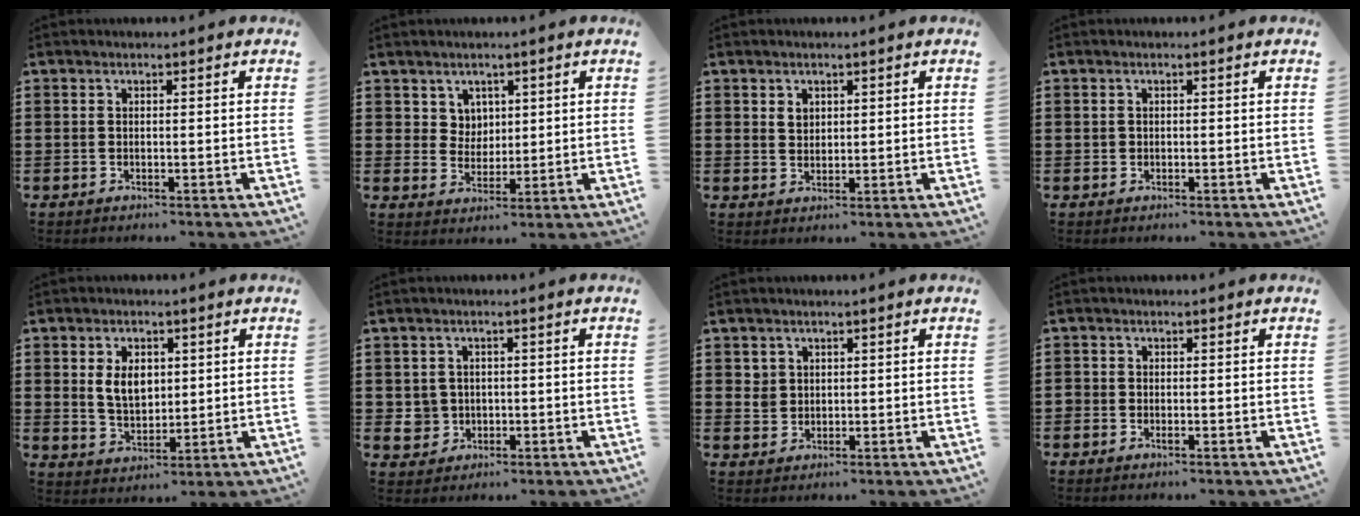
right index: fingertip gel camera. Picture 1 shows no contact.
{"total": 3.9, "force": [2.1, 3.2, 0.5], "torque": [-0.027, 0.012, 0.040]}
{"total": 1.8, "force": [1.0, 1.4, 0.5], "torque": [-0.014, 0.005, 0.019]}
{"total": 0.6, "force": [0.2, 0.5, 0.0], "torque": [0.000, 0.005, 0.003]}
{"total": 5.4, "force": [1.2, 3.6, 3.8], "torque": [-0.070, 0.007, 0.015]}
{"total": 3.1, "force": [-0.3, 3.1, 0.3], "torque": [-0.021, 0.008, -0.008]}
{"total": 2.3, "force": [1.1, 2.0, 0.2], "torque": [-0.011, 0.011, 0.020]}
{"total": 1.0, "force": [-0.4, 0.8, 0.4], "torque": [-0.008, 0.000, -0.009]}